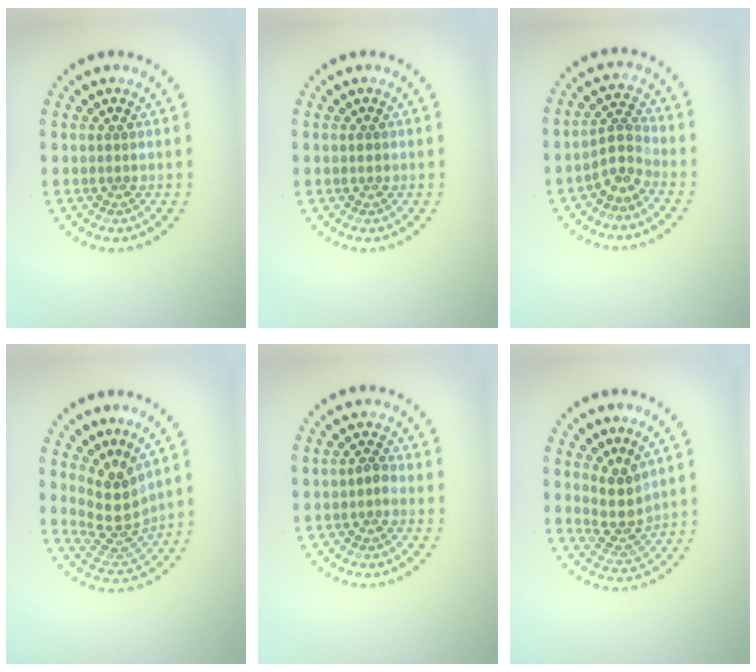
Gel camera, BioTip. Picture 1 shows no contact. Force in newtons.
{"total": 0.6, "press": 0.6, "slide": 0.1}
{"total": 2.5, "press": 1.9, "slide": 1.7}
{"total": 4.0, "press": 2.9, "slide": 2.8}
{"total": 1.0, "press": 0.9, "slide": 0.3}
{"total": 3.1, "press": 2.4, "slide": 2.0}